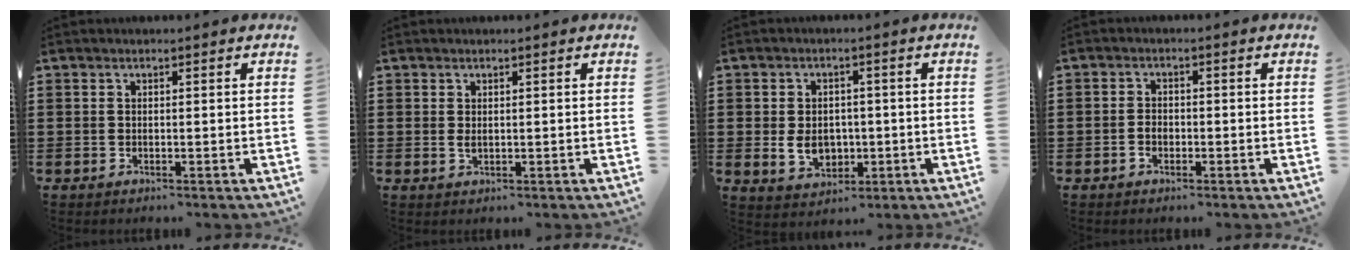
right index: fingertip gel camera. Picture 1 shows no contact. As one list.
[{"total": 0.9, "force": [0.2, 0.3, 0.8], "torque": [-0.019, -0.001, 0.004]}, {"total": 4.9, "force": [-0.7, 3.7, 3.2], "torque": [-0.051, -0.003, -0.014]}, {"total": 1.9, "force": [-0.9, 1.1, 1.2], "torque": [-0.025, 0.002, -0.019]}]